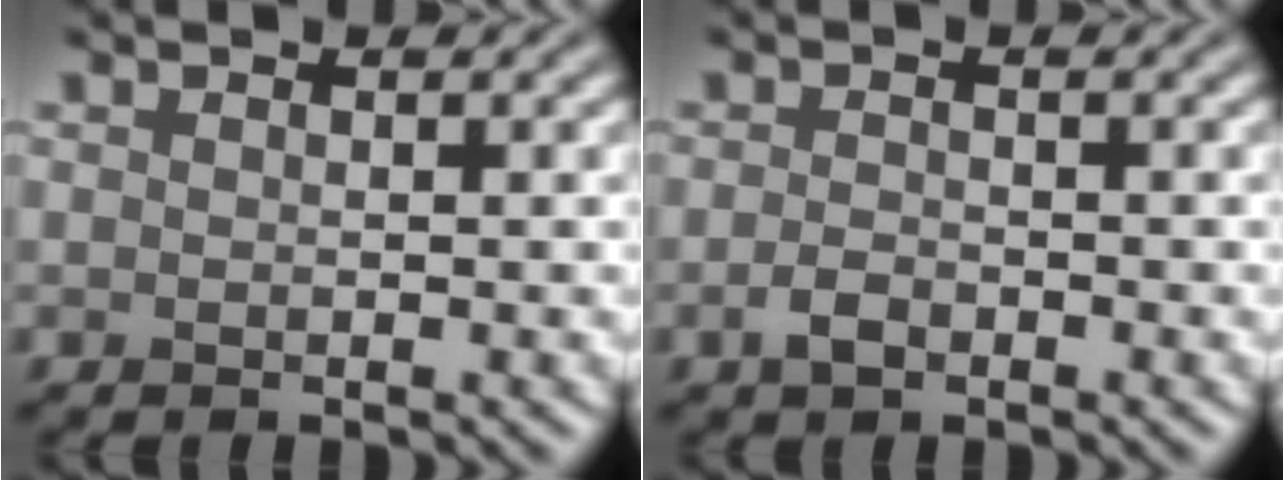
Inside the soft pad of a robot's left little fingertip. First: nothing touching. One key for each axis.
{"total": 1.5, "fx": -0.9, "fy": 0.8, "fz": 0.9, "tx": -0.020, "ty": 0.000, "tz": -0.021}